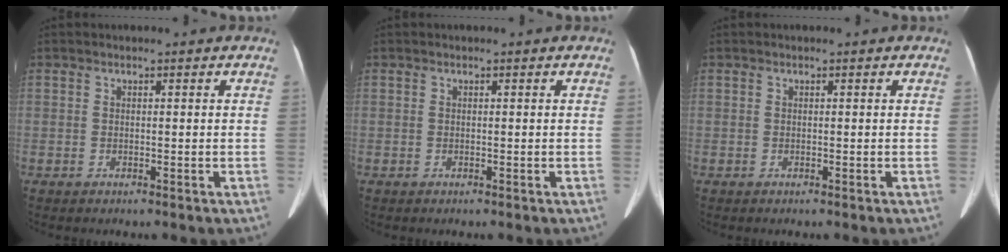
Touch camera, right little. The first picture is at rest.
{"total": 0.0}
{"total": 0.0}